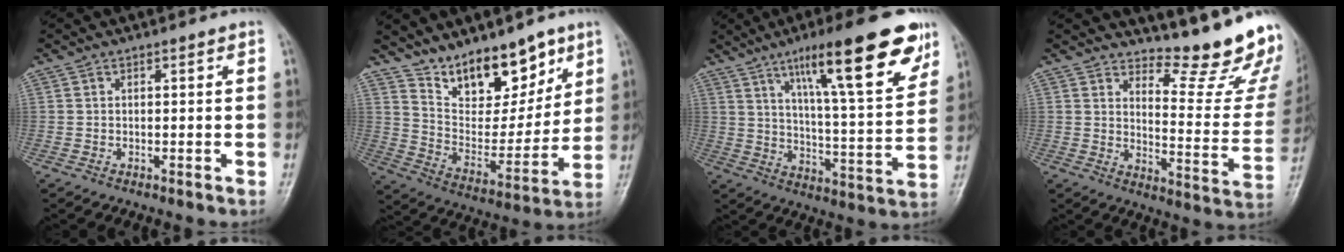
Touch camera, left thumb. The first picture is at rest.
{"total": 15.9, "force": [11.3, 7.6, 8.2], "torque": [-0.073, -0.077, 0.204]}
{"total": 21.6, "force": [12.4, 4.5, 17.1], "torque": [-0.225, -0.042, 0.192]}
{"total": 16.8, "force": [14.4, 3.1, 8.1], "torque": [-0.076, -0.159, 0.185]}